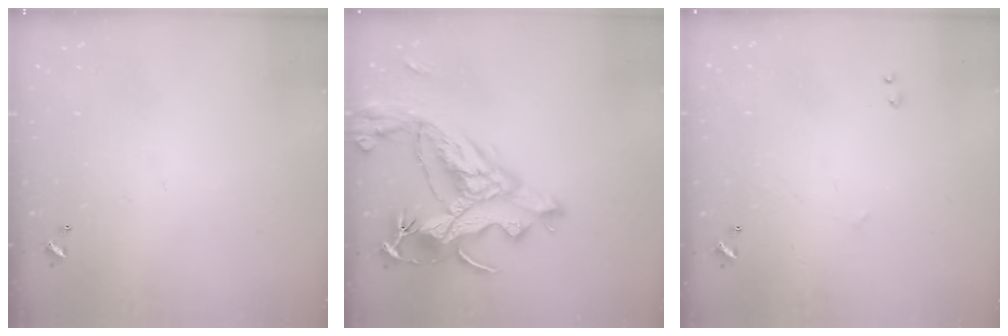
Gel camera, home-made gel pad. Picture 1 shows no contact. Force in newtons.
{"total": 14.9, "press": 14.7, "slide": 2.3}
{"total": 2.5, "press": 2.4, "slide": 0.4}